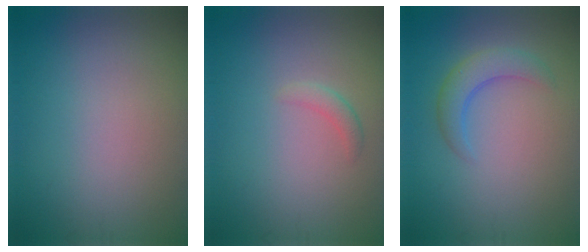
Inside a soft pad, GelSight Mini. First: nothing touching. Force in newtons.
{"total": 1.1, "press": 1.1, "slide": 0.1}
{"total": 2.7, "press": 2.7, "slide": 0.1}